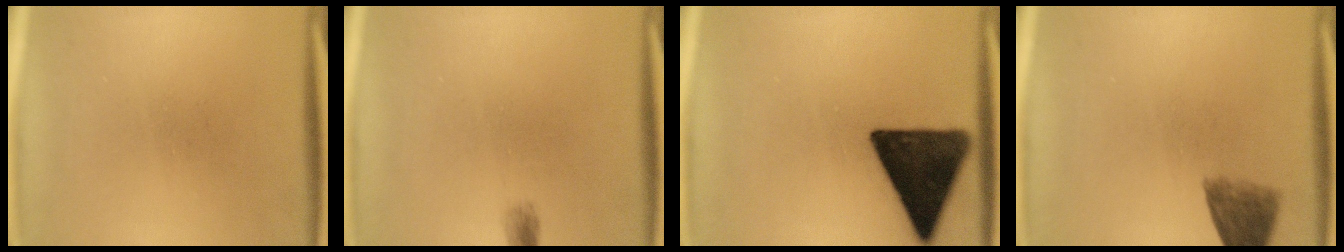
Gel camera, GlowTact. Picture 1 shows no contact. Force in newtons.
{"total": 1.4}
{"total": 15.8}
{"total": 5.6}